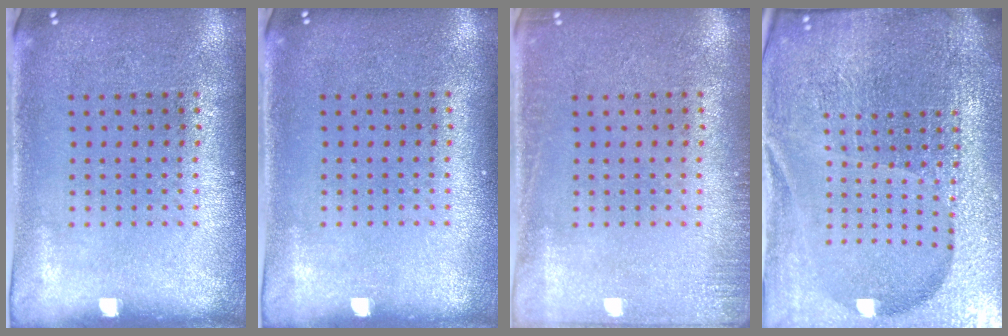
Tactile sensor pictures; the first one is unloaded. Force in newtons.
{"total": 0.0}
{"total": 1.3, "press": 1.3, "slide": 0.3}
{"total": 6.9, "press": 5.9, "slide": 3.5}